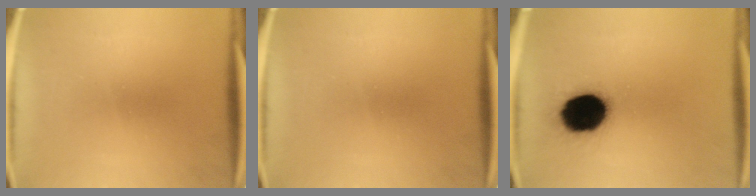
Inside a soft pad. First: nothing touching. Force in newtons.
{"total": 0.0}
{"total": 18.0}